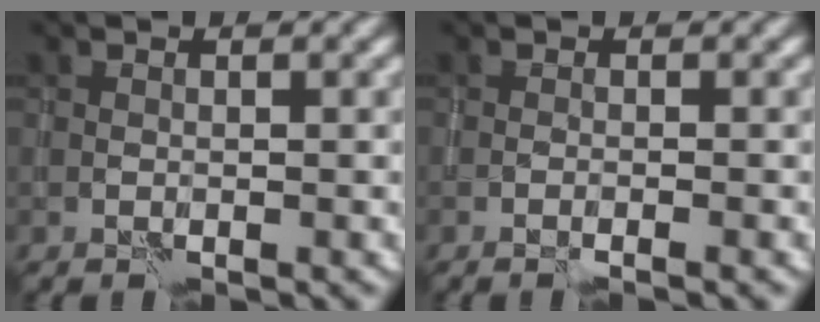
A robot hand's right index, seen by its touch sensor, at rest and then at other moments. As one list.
[{"total": 1.1, "force": [-0.7, 0.0, 0.8], "torque": [-0.014, 0.006, -0.016]}]